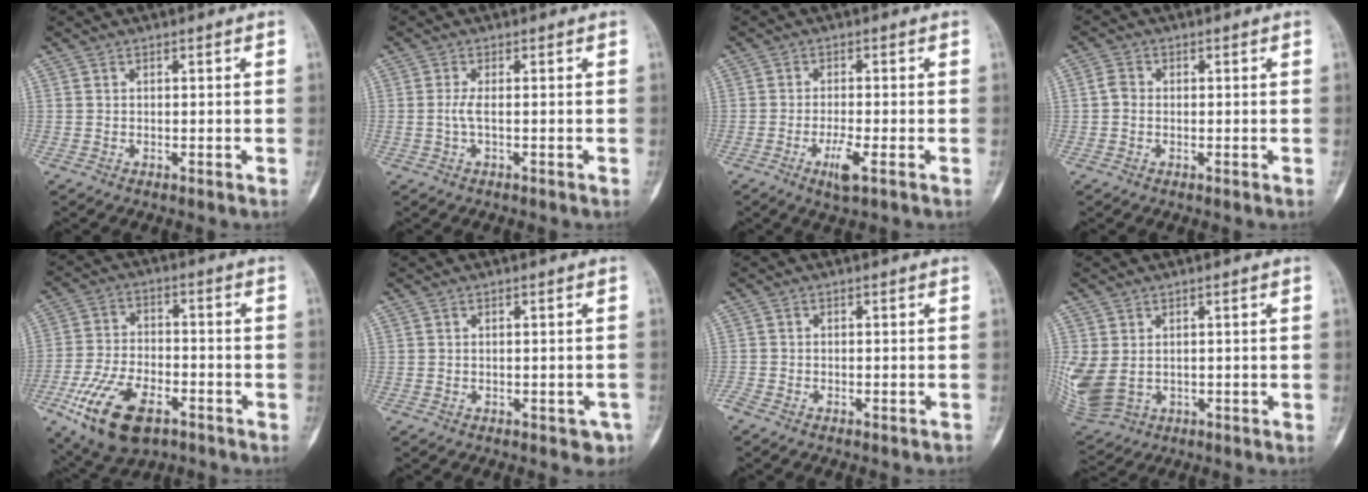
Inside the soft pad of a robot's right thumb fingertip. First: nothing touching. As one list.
[{"total": 1.8, "force": [-0.3, 0.4, 1.7], "torque": [-0.043, -0.004, -0.007]}, {"total": 4.3, "force": [-1.9, 0.9, 3.8], "torque": [-0.078, -0.001, -0.036]}, {"total": 2.3, "force": [-0.2, 1.9, 1.2], "torque": [-0.018, 0.004, -0.009]}, {"total": 15.9, "force": [-7.9, 8.2, 11.0], "torque": [-0.208, 0.020, -0.135]}, {"total": 2.9, "force": [-1.5, 1.7, 1.8], "torque": [-0.007, 0.007, -0.014]}, {"total": 3.4, "force": [-2.9, 1.3, 1.2], "torque": [-0.022, 0.011, -0.039]}, {"total": 8.7, "force": [-0.3, 6.5, 5.8], "torque": [-0.140, -0.007, 0.014]}]